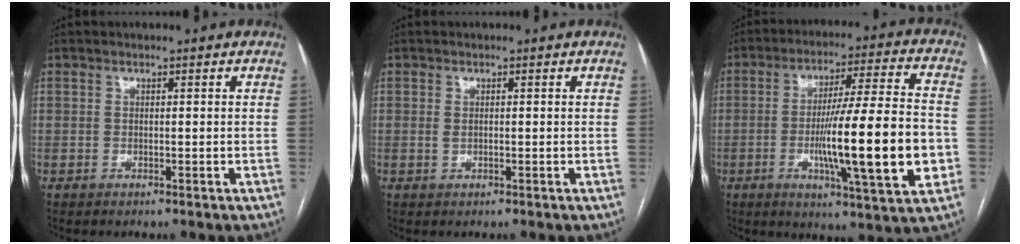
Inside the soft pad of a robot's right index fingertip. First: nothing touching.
{"total": 0.7, "force": [0.0, 0.4, 0.6], "torque": [-0.013, -0.001, 0.001]}
{"total": 19.1, "force": [-3.7, 0.9, 18.7], "torque": [-0.284, -0.005, -0.056]}